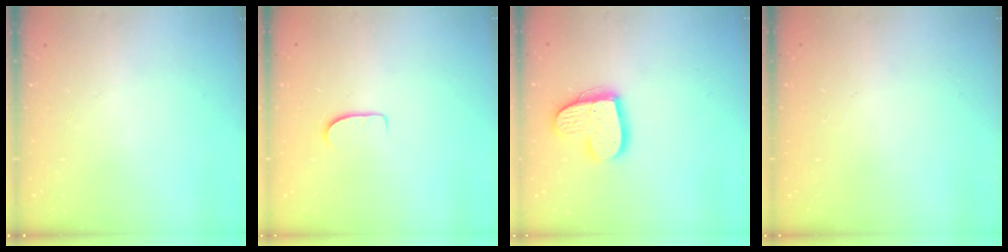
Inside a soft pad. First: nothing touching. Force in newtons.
{"total": 6.1, "press": 6.1, "slide": 0.5}
{"total": 15.4, "press": 15.4, "slide": 1.2}
{"total": 0.0}